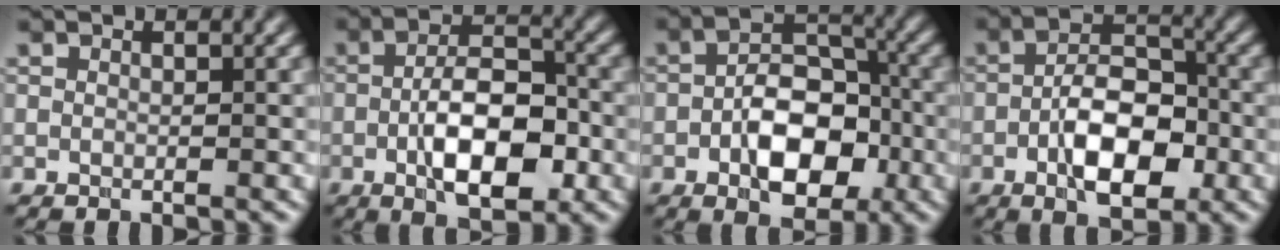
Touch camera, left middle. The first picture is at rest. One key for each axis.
{"total": 7.6, "fx": -2.1, "fy": 3.4, "fz": 6.5, "tx": -0.109, "ty": 0.003, "tz": -0.038}
{"total": 7.1, "fx": -2.2, "fy": 4.1, "fz": 5.4, "tx": -0.080, "ty": 0.003, "tz": -0.038}
{"total": 7.0, "fx": -2.3, "fy": 3.4, "fz": 5.7, "tx": -0.092, "ty": 0.006, "tz": -0.043}